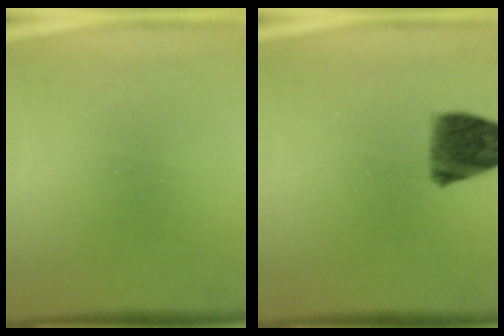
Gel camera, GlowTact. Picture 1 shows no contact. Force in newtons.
{"total": 8.3}